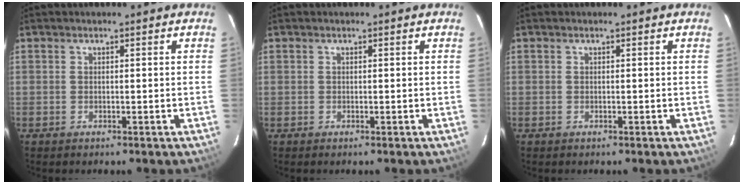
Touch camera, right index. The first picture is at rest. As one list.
[{"total": 0.7, "force": [0.0, 0.7, 0.0], "torque": [0.002, 0.002, 0.001]}, {"total": 0.0}]